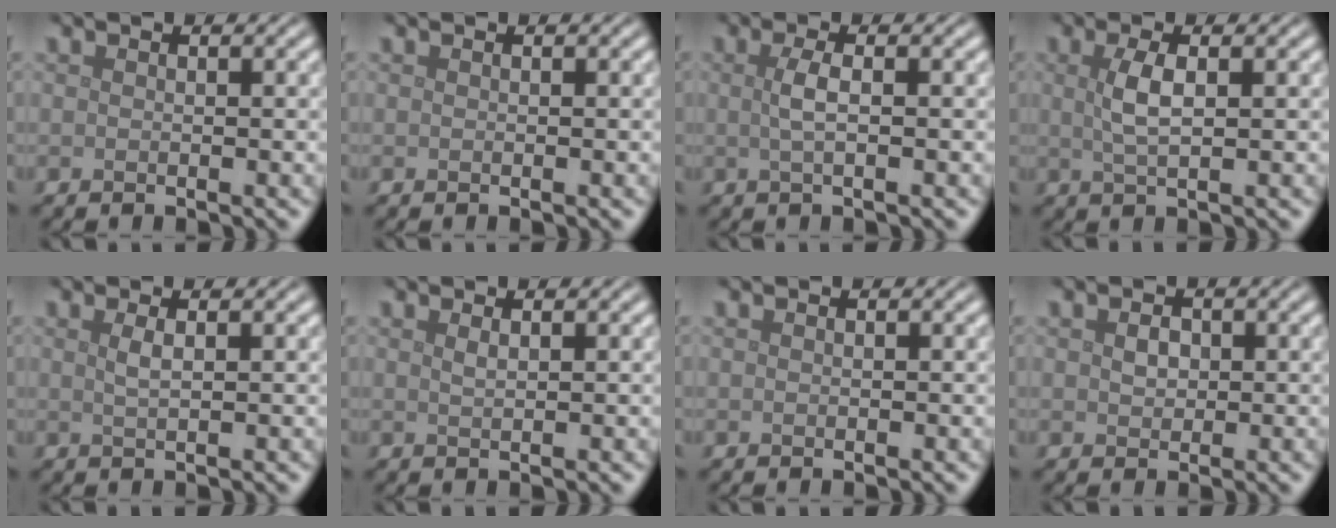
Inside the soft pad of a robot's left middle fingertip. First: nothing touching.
{"total": 0.0}
{"total": 1.9, "force": [0.1, 0.5, 1.8], "torque": [-0.037, 0.005, 0.000]}
{"total": 2.5, "force": [0.5, 0.7, 2.3], "torque": [-0.049, 0.003, 0.011]}
{"total": 1.3, "force": [0.5, 0.4, 1.2], "torque": [-0.019, 0.002, 0.006]}
{"total": 0.8, "force": [0.5, 0.2, 0.6], "torque": [-0.008, 0.001, 0.008]}
{"total": 0.0}
{"total": 1.2, "force": [0.2, 1.0, 0.7], "torque": [-0.014, 0.001, 0.002]}